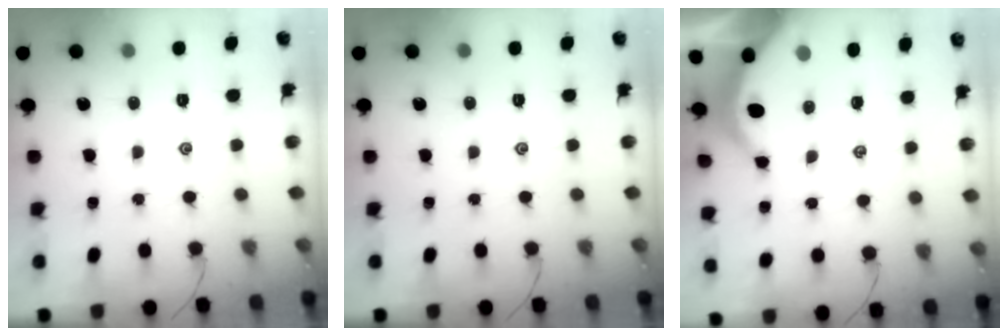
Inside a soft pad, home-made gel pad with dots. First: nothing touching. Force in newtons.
{"total": 0.0}
{"total": 3.8, "press": 3.8, "slide": 0.4}